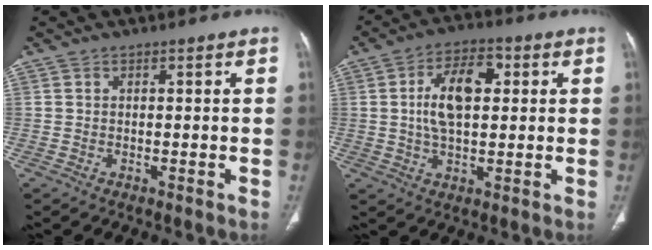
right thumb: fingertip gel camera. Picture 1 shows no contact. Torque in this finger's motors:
{"motor_torque": [-0.63, 0.85, 0.08, 0.19, 0.10]}